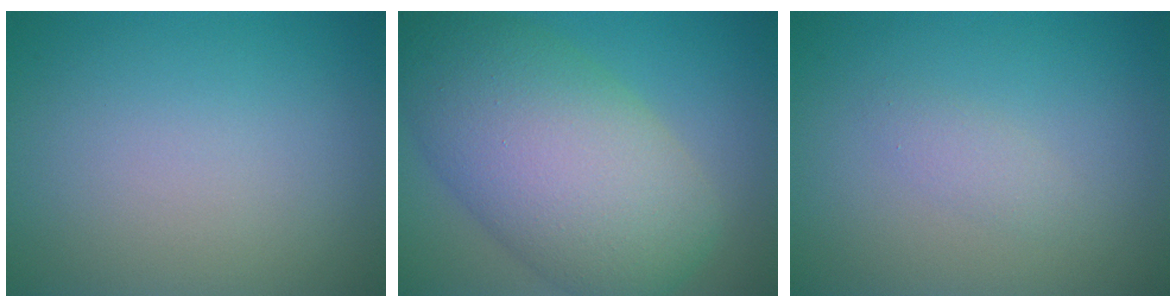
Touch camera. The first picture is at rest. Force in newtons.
{"total": 11.7, "press": 11.7, "slide": 0.4}
{"total": 1.1, "press": 1.1, "slide": 0.0}